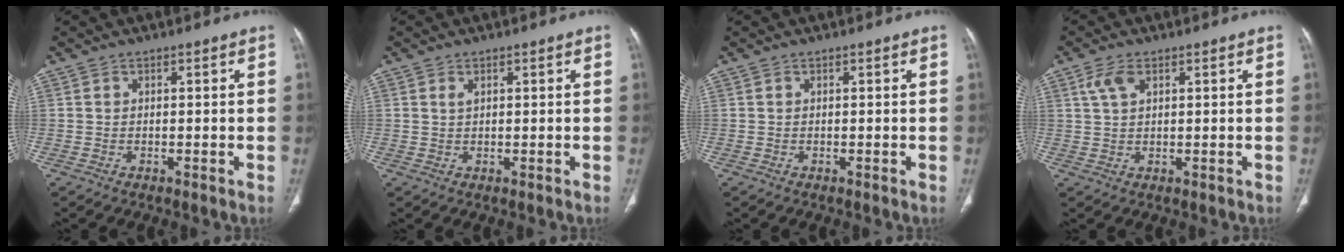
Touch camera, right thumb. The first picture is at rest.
{"total": 0.9, "force": [0.5, 0.4, 0.6], "torque": [-0.012, 0.000, 0.011]}
{"total": 0.0}
{"total": 3.6, "force": [1.6, 2.0, 2.6], "torque": [-0.054, 0.004, 0.037]}